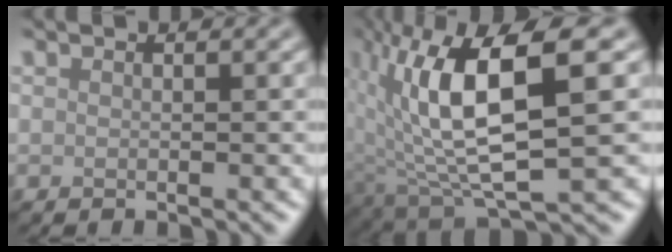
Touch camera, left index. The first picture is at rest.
{"total": 11.0, "force": [1.8, 3.7, 10.2], "torque": [-0.196, -0.001, 0.040]}